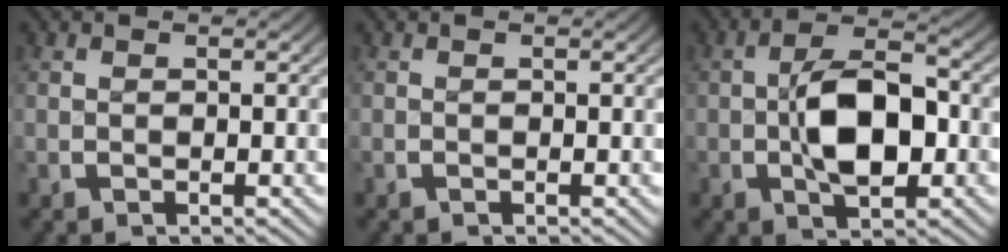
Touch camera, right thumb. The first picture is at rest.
{"total": 0.0}
{"total": 8.2, "force": [-1.1, 4.8, 6.6], "torque": [-0.126, -0.018, -0.014]}